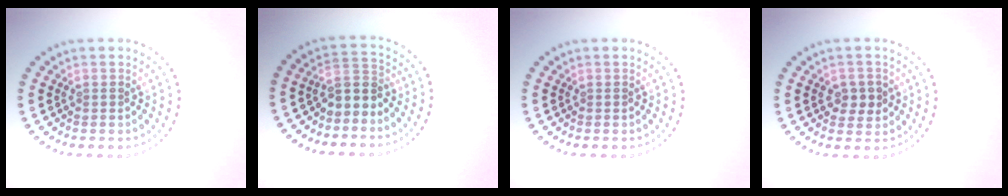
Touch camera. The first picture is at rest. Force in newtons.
{"total": 2.5, "press": 2.1, "slide": 1.3}
{"total": 0.0}
{"total": 2.1, "press": 2.1, "slide": 0.5}